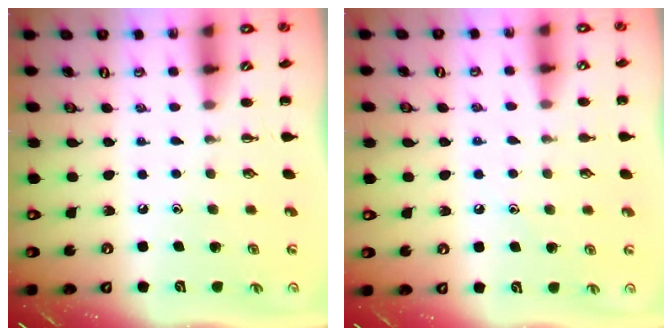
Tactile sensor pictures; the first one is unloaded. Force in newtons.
{"total": 7.3, "press": 6.9, "slide": 2.4}